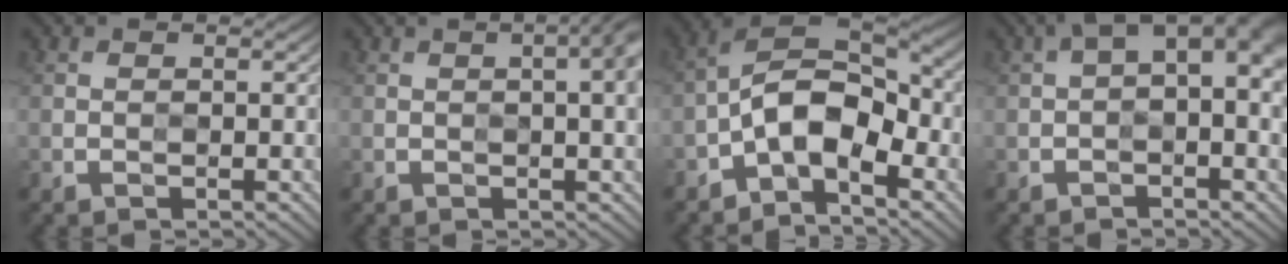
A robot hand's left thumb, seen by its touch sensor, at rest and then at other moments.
{"total": 4.7, "force": [1.0, 1.1, 4.4], "torque": [-0.045, 0.015, -0.001]}
{"total": 8.7, "force": [-3.5, 4.6, 6.6], "torque": [-0.114, 0.012, -0.084]}
{"total": 6.0, "force": [1.0, 2.4, 5.4], "torque": [-0.075, 0.015, 0.008]}